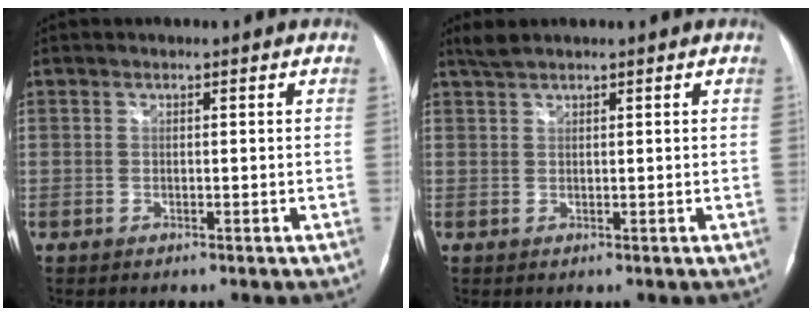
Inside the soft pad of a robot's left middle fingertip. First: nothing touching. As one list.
[{"total": 1.8, "force": [1.6, -0.1, 0.8], "torque": [-0.022, 0.012, 0.037]}]